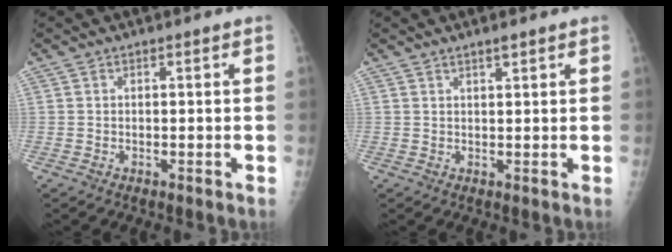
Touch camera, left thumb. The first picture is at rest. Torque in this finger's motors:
{"motor_torque": [-0.27, 0.17, -0.17, 0.11, -0.11]}